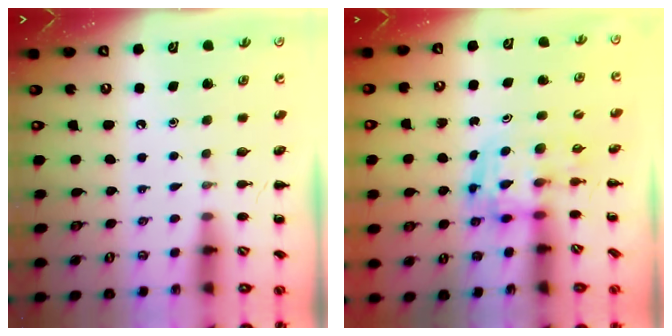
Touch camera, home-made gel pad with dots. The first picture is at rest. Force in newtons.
{"total": 3.7, "press": 3.6, "slide": 0.6}